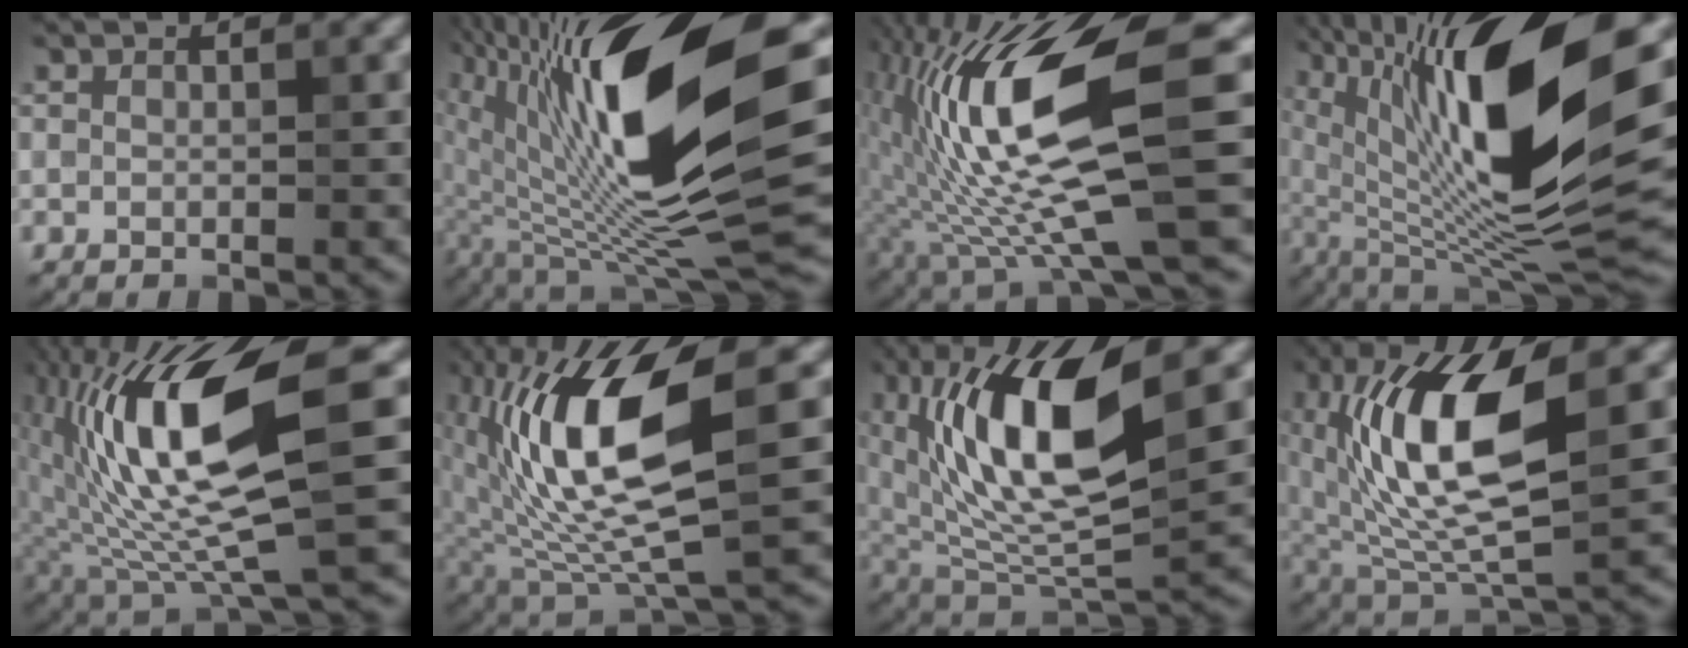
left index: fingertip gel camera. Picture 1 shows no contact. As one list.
[{"total": 16.3, "force": [2.8, 5.0, 15.2], "torque": [-0.261, -0.008, 0.052]}, {"total": 14.9, "force": [-0.3, 3.5, 14.4], "torque": [-0.269, 0.008, -0.005]}, {"total": 17.4, "force": [4.7, 5.5, 15.8], "torque": [-0.285, -0.001, 0.076]}, {"total": 14.2, "force": [1.9, 3.6, 13.6], "torque": [-0.258, 0.001, 0.036]}, {"total": 12.7, "force": [1.7, 4.2, 11.9], "torque": [-0.236, 0.000, 0.032]}, {"total": 13.0, "force": [3.7, 4.8, 11.5], "torque": [-0.204, 0.006, 0.062]}, {"total": 12.0, "force": [2.1, 4.9, 10.8], "torque": [-0.200, -0.001, 0.033]}]